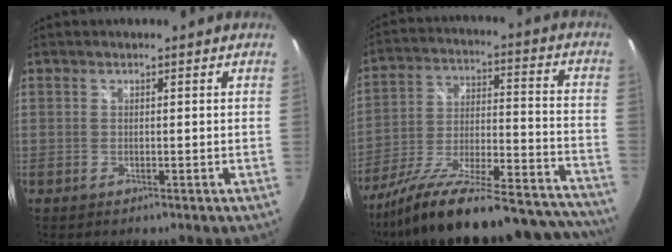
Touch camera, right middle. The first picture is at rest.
{"total": 33.0, "force": [-28.8, 6.3, 15.0], "torque": [-0.234, -0.031, -0.410]}